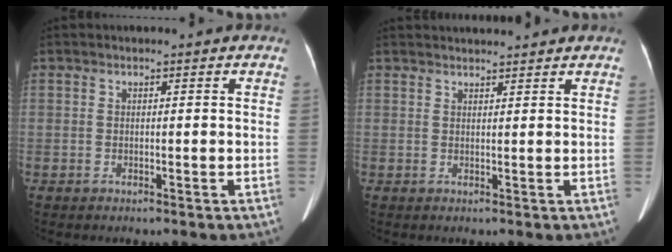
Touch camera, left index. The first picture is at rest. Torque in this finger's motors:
{"motor_torque": [0.21, -0.21, 0.03, 0.06]}